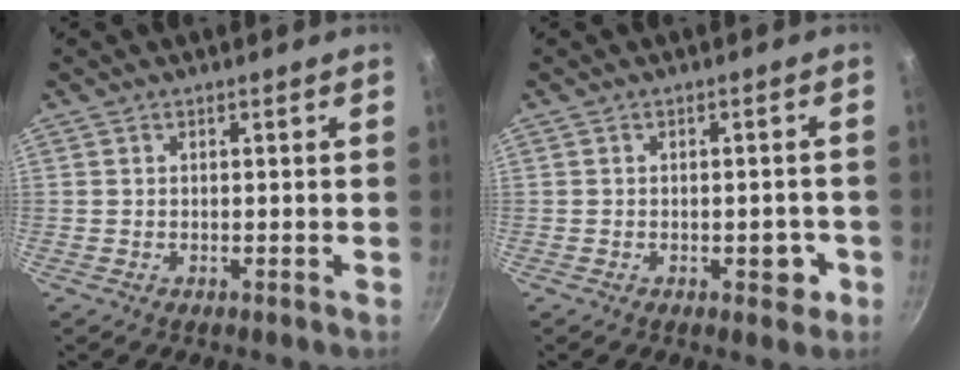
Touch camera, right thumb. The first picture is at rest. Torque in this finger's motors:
{"motor_torque": [2.59, 2.42, 0.57, -0.28, -0.01]}